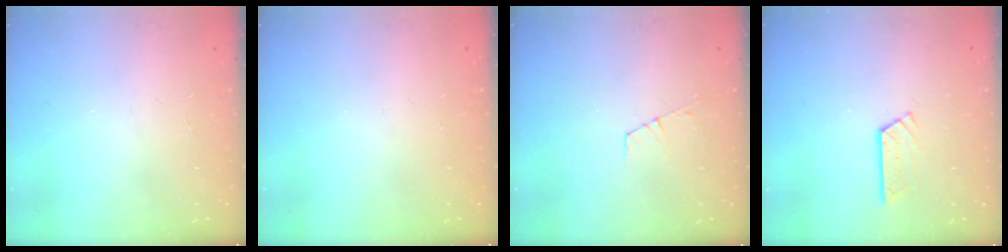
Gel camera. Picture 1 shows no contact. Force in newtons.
{"total": 0.0}
{"total": 3.6, "press": 3.6, "slide": 0.3}
{"total": 4.8, "press": 4.8, "slide": 0.1}